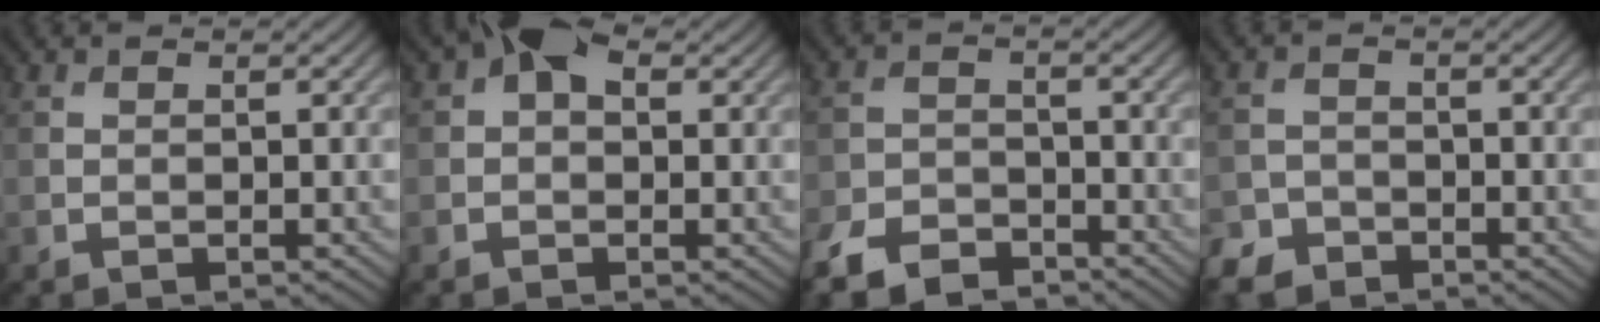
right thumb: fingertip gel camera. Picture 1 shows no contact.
{"total": 4.2, "force": [1.3, 2.6, 3.0], "torque": [-0.043, 0.011, 0.006]}
{"total": 8.2, "force": [-6.5, 3.5, 3.6], "torque": [-0.080, -0.012, -0.131]}
{"total": 3.6, "force": [-3.0, 1.8, 0.7], "torque": [-0.017, -0.002, -0.065]}